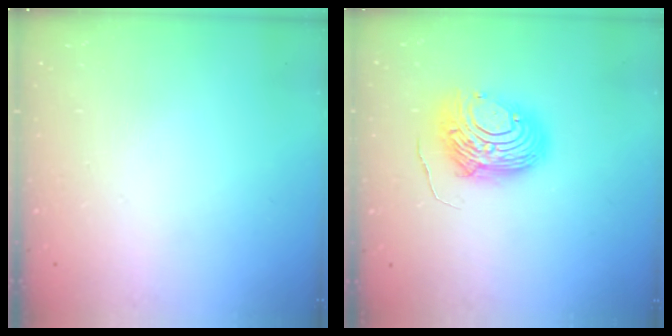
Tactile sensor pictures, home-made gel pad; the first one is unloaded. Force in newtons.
{"total": 11.2, "press": 11.2, "slide": 1.1}